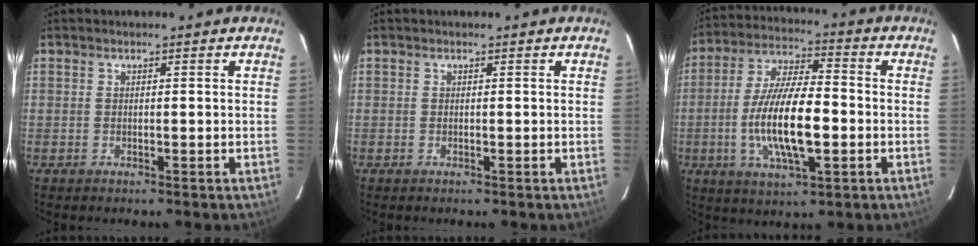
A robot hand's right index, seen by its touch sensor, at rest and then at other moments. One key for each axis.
{"total": 0.0}
{"total": 15.2, "fx": -3.1, "fy": 4.6, "fz": 14.1, "tx": -0.280, "ty": -0.005, "tz": -0.056}